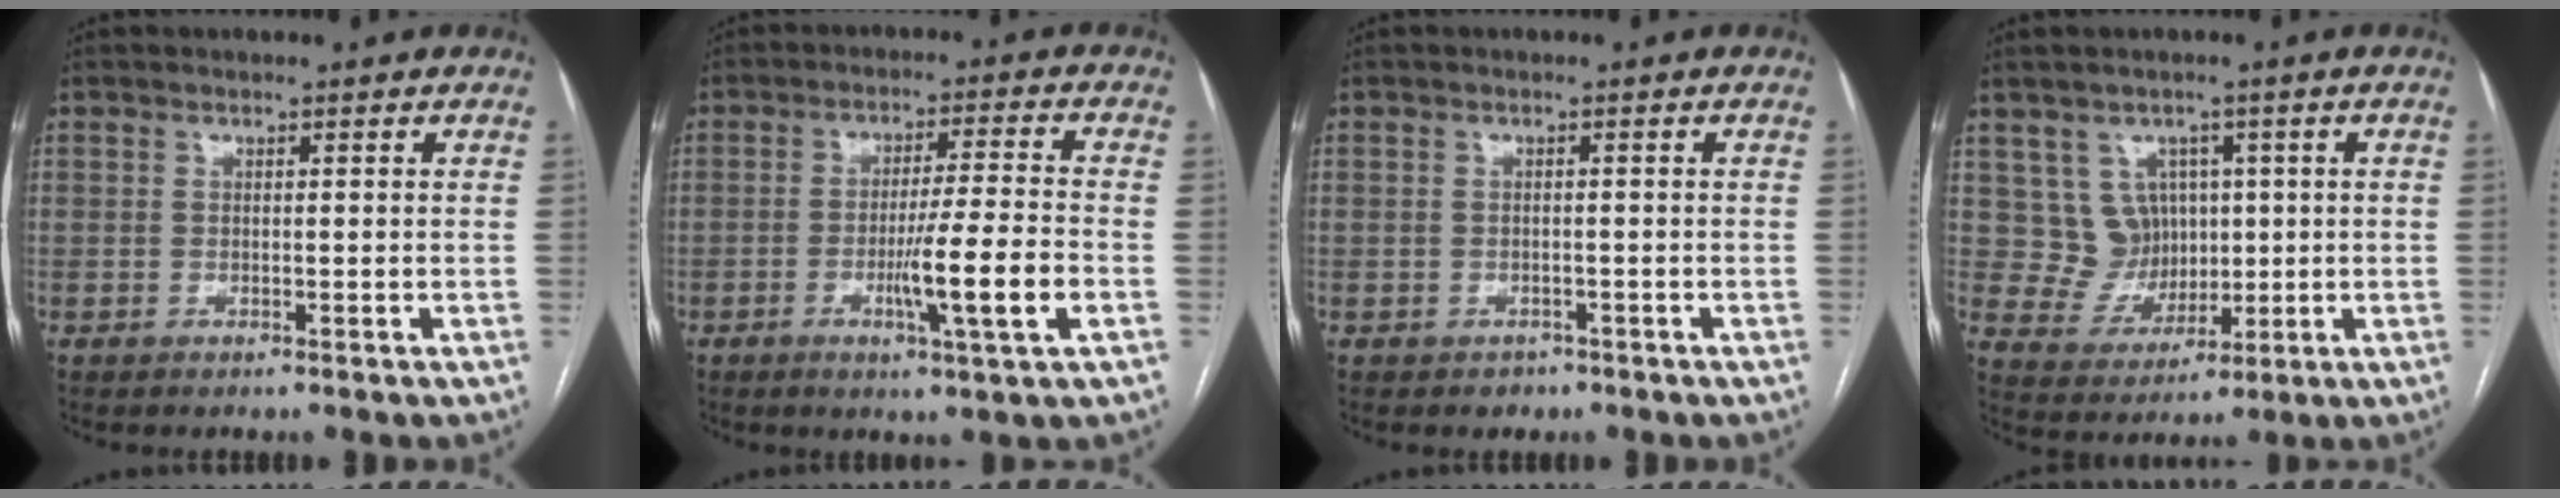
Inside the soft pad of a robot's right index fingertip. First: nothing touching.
{"total": 9.6, "force": [-2.9, -0.6, 9.1], "torque": [-0.153, -0.013, -0.051]}
{"total": 1.5, "force": [-1.0, 1.1, 0.3], "torque": [-0.009, 0.002, -0.010]}
{"total": 6.7, "force": [2.1, 6.2, 1.7], "torque": [-0.029, 0.020, 0.053]}